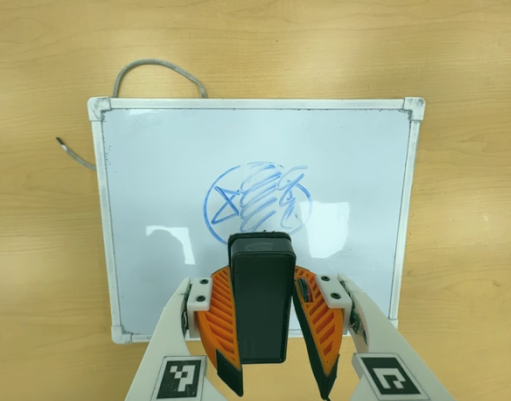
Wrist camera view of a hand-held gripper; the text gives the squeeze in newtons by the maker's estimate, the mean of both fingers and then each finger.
{"total": 7.8, "left": 6.9, "right": 8.7}